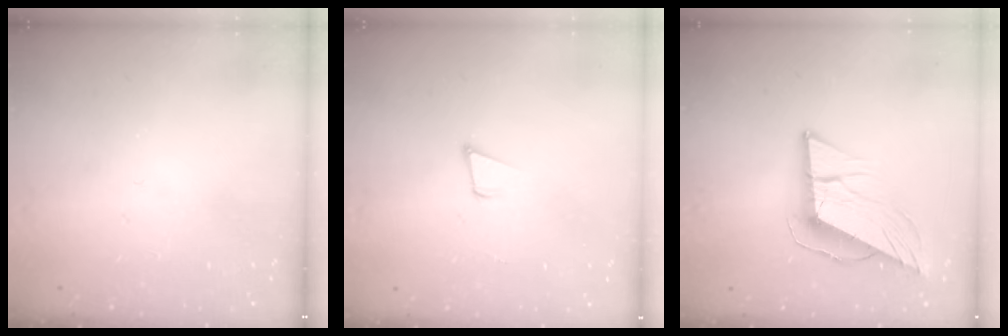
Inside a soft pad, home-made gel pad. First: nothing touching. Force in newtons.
{"total": 4.8, "press": 3.9, "slide": 2.7}
{"total": 12.4, "press": 12.3, "slide": 1.5}